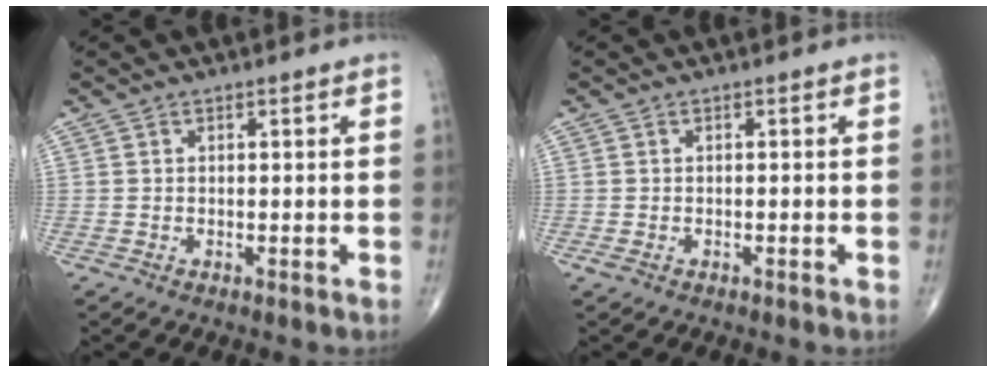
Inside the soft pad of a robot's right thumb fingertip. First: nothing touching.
{"total": 1.0, "force": [-0.5, 0.3, 0.8], "torque": [-0.019, 0.004, -0.007]}